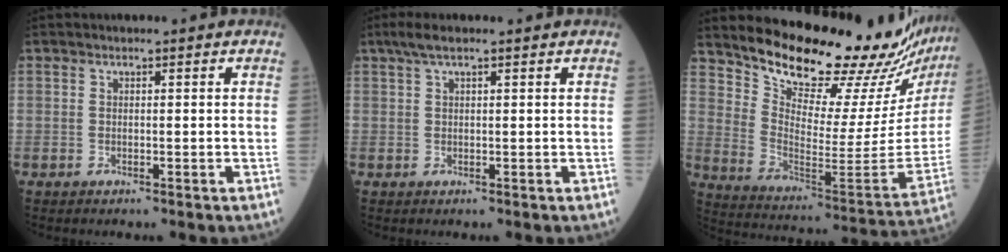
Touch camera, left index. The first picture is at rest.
{"total": 3.4, "force": [2.4, 0.3, 2.4], "torque": [-0.053, 0.026, 0.046]}
{"total": 25.1, "force": [23.0, 2.2, 9.9], "torque": [-0.168, -0.119, 0.318]}